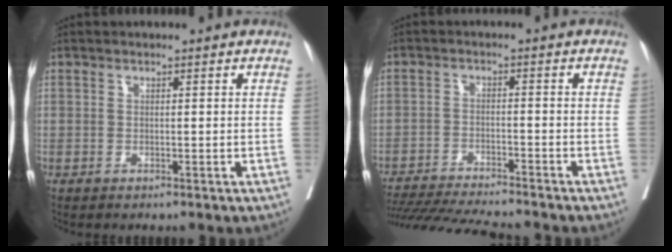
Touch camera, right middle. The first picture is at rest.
{"total": 13.9, "force": [-12.8, 0.3, 5.4], "torque": [-0.084, -0.021, -0.197]}